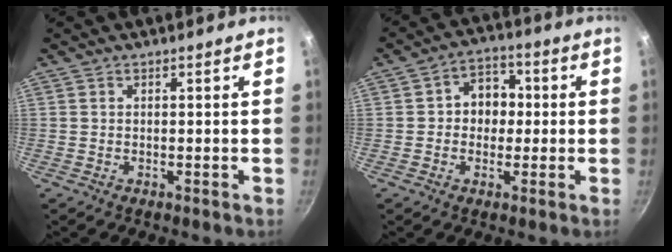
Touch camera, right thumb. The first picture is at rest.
{"total": 7.5, "force": [0.3, 6.2, 4.2], "torque": [-0.013, 0.015, -0.006]}